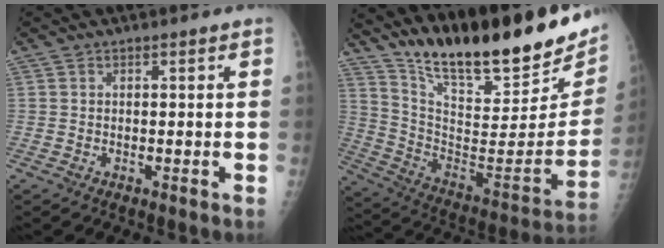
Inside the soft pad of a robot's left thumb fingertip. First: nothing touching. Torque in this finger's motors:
{"motor_torque": [0.71, 0.38, 1.42, -1.35, 0.08]}